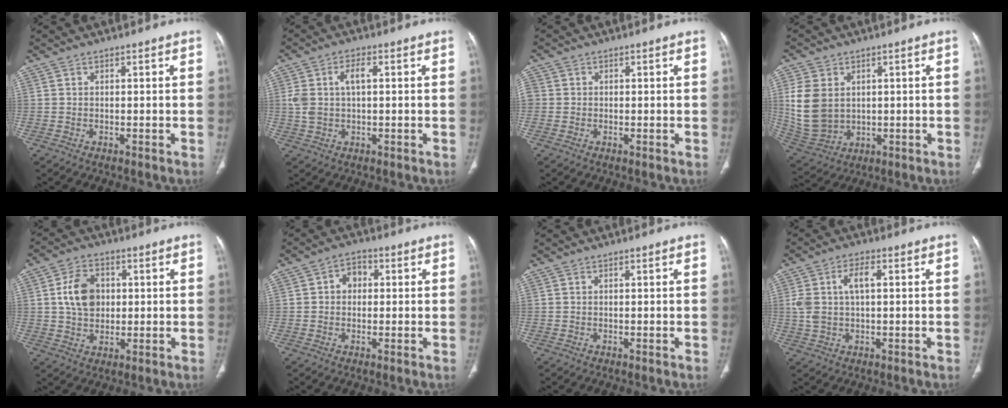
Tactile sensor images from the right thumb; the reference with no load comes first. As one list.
[{"total": 5.8, "force": [1.0, 2.9, 4.9], "torque": [-0.113, 0.016, 0.021]}, {"total": 2.3, "force": [-0.1, 2.2, 0.8], "torque": [-0.011, 0.007, -0.002]}, {"total": 11.2, "force": [1.9, 8.6, 7.0], "torque": [-0.134, -0.010, 0.059]}, {"total": 8.8, "force": [1.3, 6.6, 5.8], "torque": [-0.081, 0.001, 0.022]}, {"total": 4.2, "force": [0.5, 3.3, 2.4], "torque": [-0.016, 0.012, -0.001]}, {"total": 0.0}, {"total": 6.7, "force": [1.2, 3.3, 5.7], "torque": [-0.126, 0.016, 0.026]}]